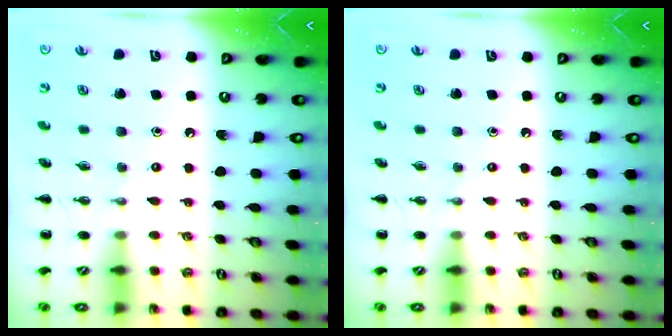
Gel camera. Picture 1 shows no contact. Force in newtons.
{"total": 0.0}